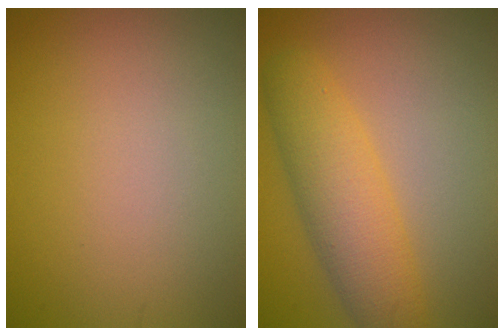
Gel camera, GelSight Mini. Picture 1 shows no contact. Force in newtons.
{"total": 5.6, "press": 5.6, "slide": 0.2}